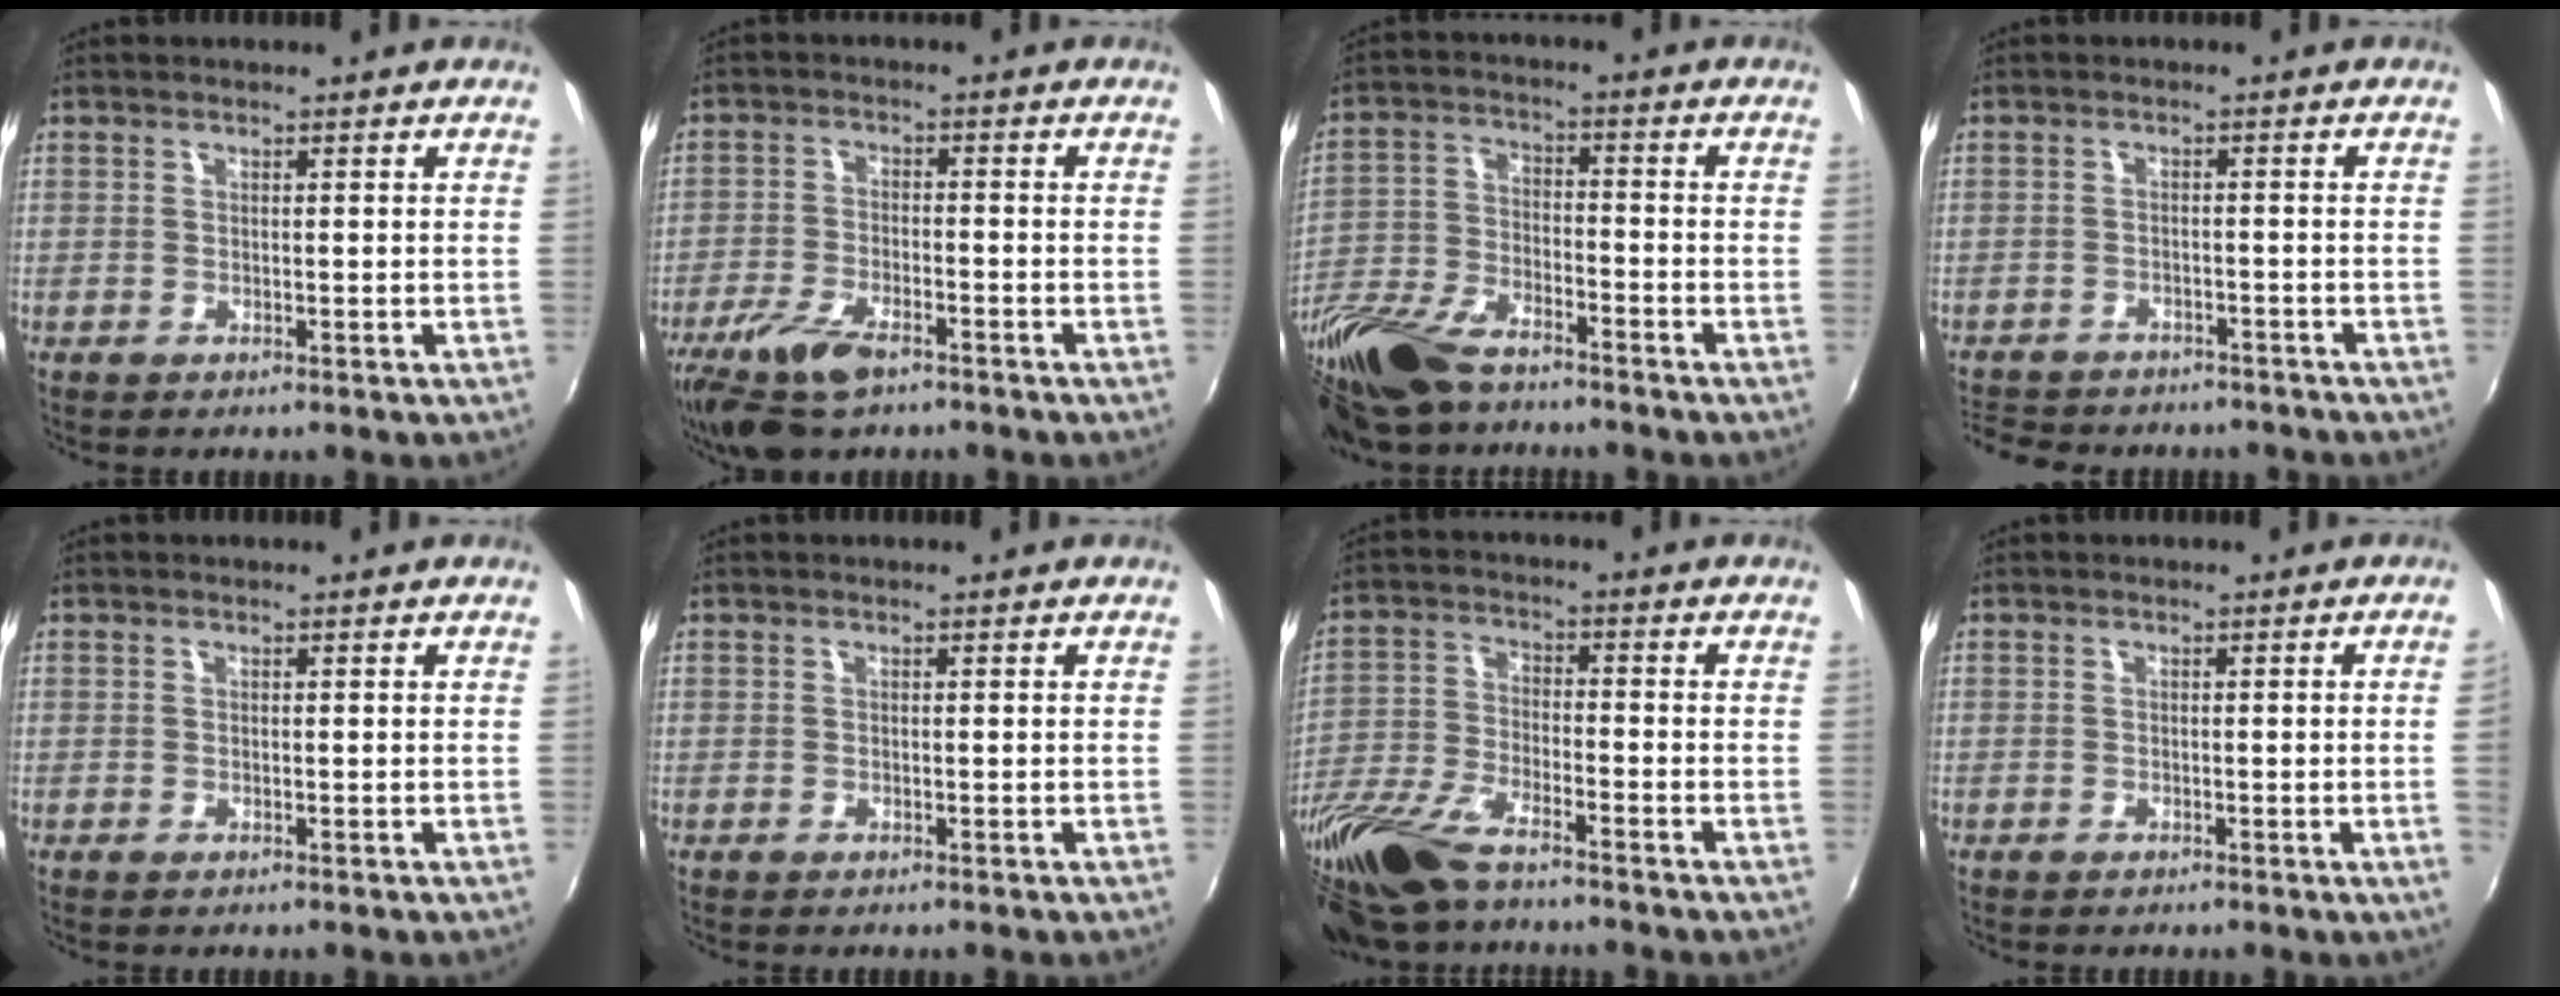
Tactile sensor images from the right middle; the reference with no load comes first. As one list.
[{"total": 9.9, "force": [-6.9, 3.8, 6.1], "torque": [-0.146, -0.023, -0.131]}, {"total": 19.0, "force": [-14.7, 7.2, 9.8], "torque": [-0.231, -0.029, -0.277]}, {"total": 12.1, "force": [-10.1, 5.2, 4.3], "torque": [-0.113, -0.009, -0.146]}, {"total": 0.0}, {"total": 0.0}, {"total": 17.2, "force": [-13.4, 4.9, 9.5], "torque": [-0.219, -0.036, -0.258]}, {"total": 1.9, "force": [-0.1, -1.2, 1.5], "torque": [-0.019, -0.013, 0.003]}]